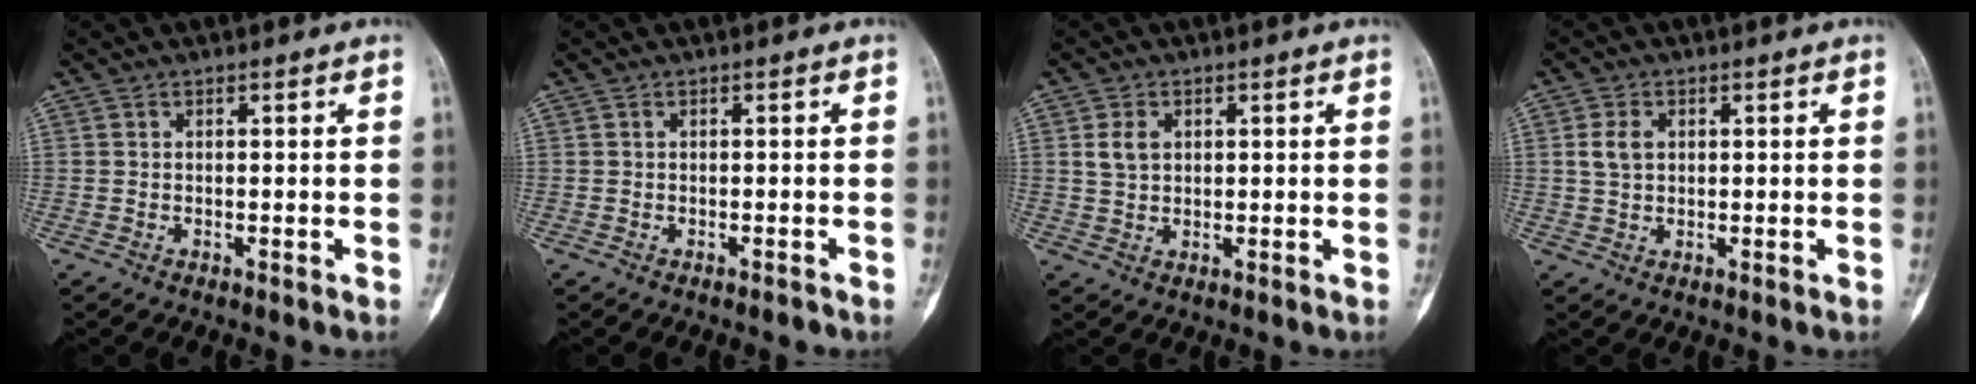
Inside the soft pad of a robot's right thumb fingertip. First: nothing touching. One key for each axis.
{"total": 0.8, "fx": -0.6, "fy": 0.2, "fz": 0.4, "tx": -0.006, "ty": 0.004, "tz": -0.010}
{"total": 3.5, "fx": 1.0, "fy": 2.6, "fz": 2.2, "tx": -0.034, "ty": 0.000, "tz": 0.023}
{"total": 3.6, "fx": 0.8, "fy": 2.6, "fz": 2.4, "tx": -0.044, "ty": 0.003, "tz": 0.016}